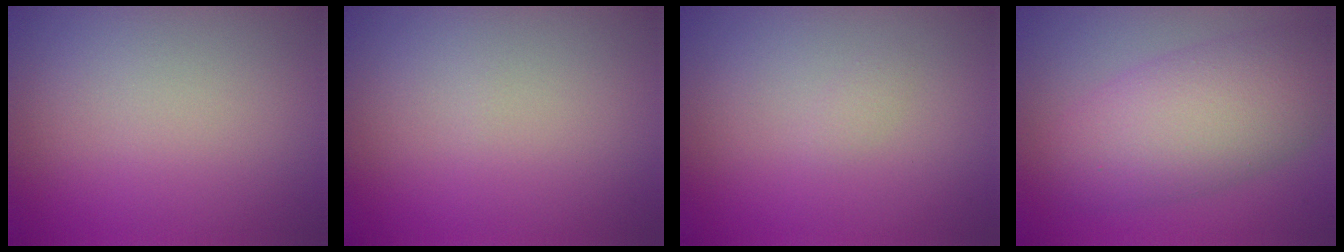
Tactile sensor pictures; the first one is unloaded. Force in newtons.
{"total": 0.0}
{"total": 0.5, "press": 0.5, "slide": 0.0}
{"total": 7.8, "press": 7.8, "slide": 0.2}